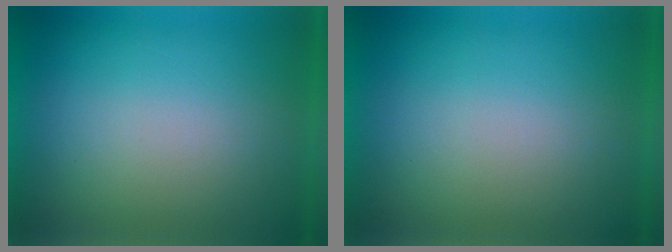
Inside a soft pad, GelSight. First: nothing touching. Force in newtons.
{"total": 1.1}